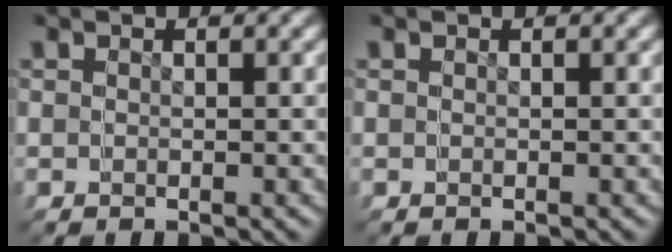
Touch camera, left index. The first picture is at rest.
{"total": 0.0}